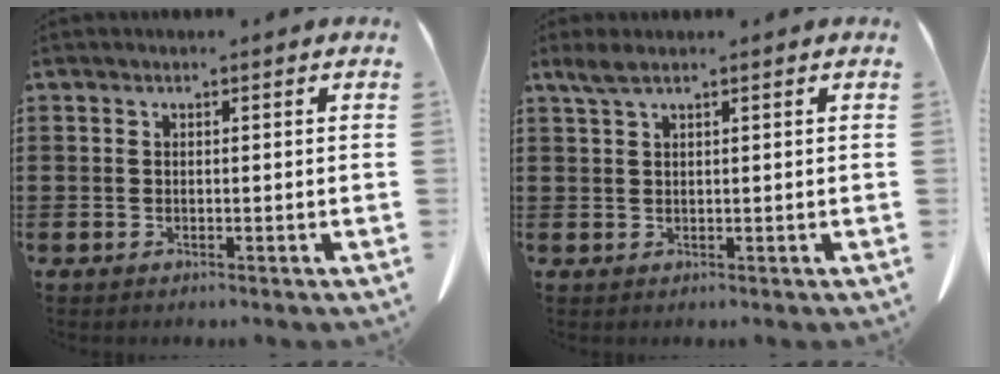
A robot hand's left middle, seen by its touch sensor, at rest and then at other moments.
{"total": 2.0, "force": [1.3, 0.3, 1.5], "torque": [-0.033, 0.002, 0.023]}